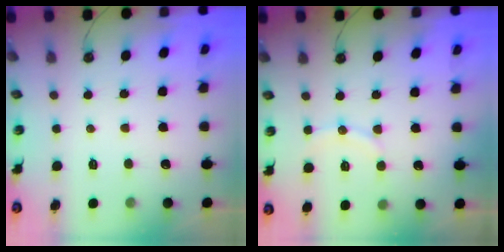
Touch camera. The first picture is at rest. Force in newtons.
{"total": 6.9, "press": 6.7, "slide": 1.8}